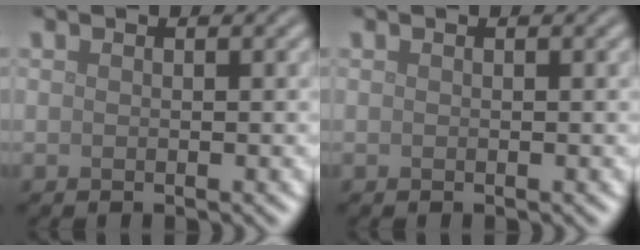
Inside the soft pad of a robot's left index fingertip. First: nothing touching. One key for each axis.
{"total": 0.0}